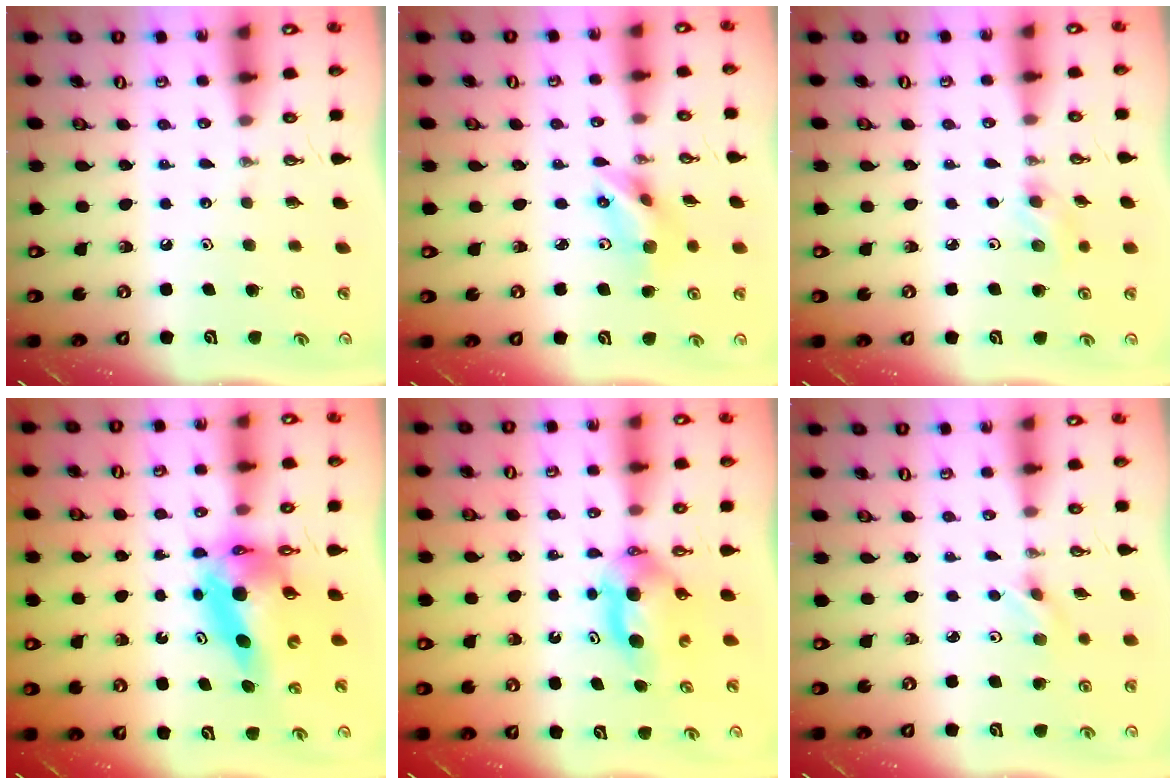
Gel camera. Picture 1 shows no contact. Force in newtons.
{"total": 7.9, "press": 7.4, "slide": 2.8}
{"total": 3.4, "press": 3.4, "slide": 0.5}
{"total": 11.9, "press": 11.8, "slide": 1.2}
{"total": 6.4, "press": 4.9, "slide": 4.1}
{"total": 2.1, "press": 2.0, "slide": 0.6}